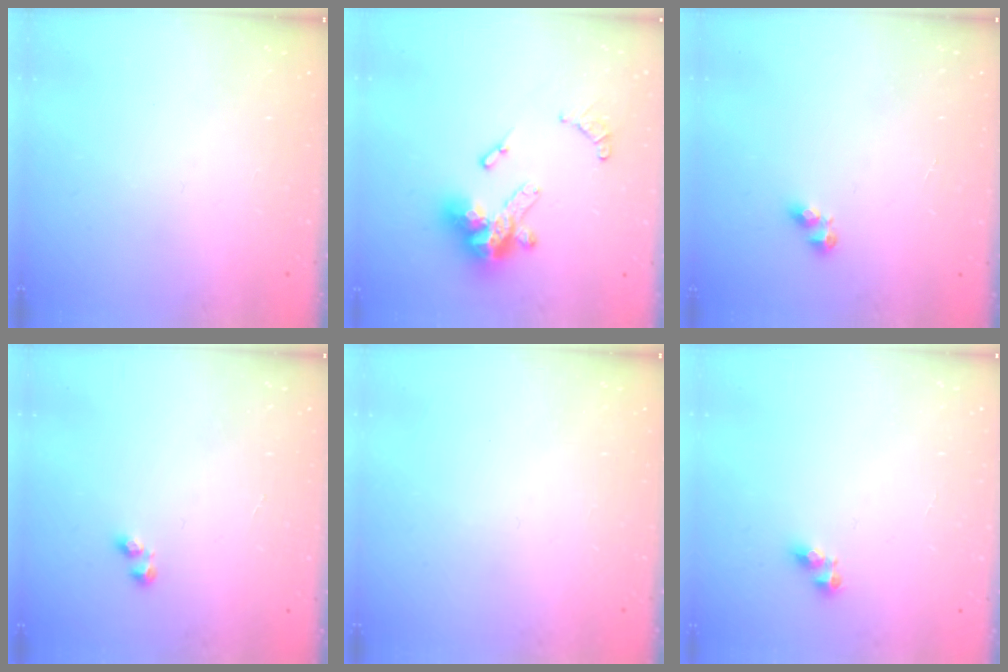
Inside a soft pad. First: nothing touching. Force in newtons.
{"total": 15.9, "press": 15.8, "slide": 2.0}
{"total": 3.5, "press": 3.5, "slide": 0.4}
{"total": 1.2, "press": 1.0, "slide": 0.6}
{"total": 0.0}
{"total": 5.0, "press": 4.9, "slide": 0.6}